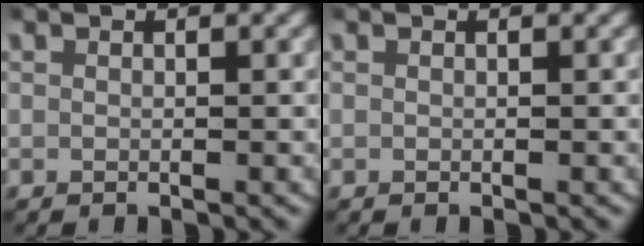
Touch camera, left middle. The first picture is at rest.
{"total": 0.0}